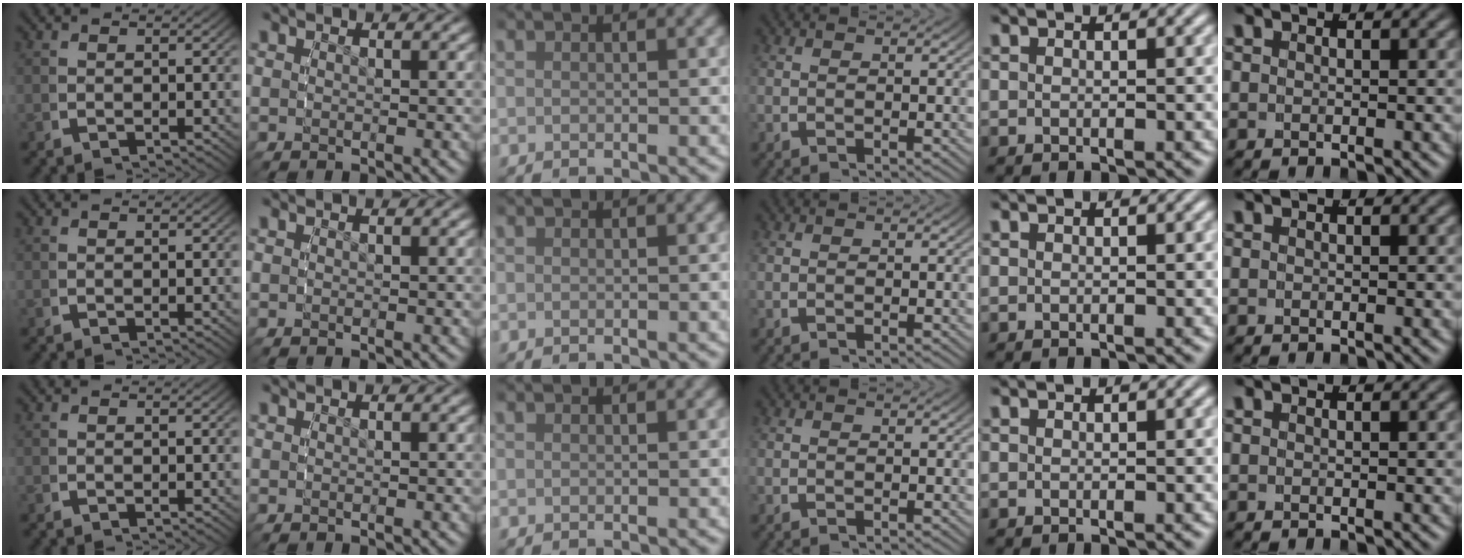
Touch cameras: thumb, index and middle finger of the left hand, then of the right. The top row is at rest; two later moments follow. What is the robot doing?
{"motion": "reach", "object": "pen bag"}